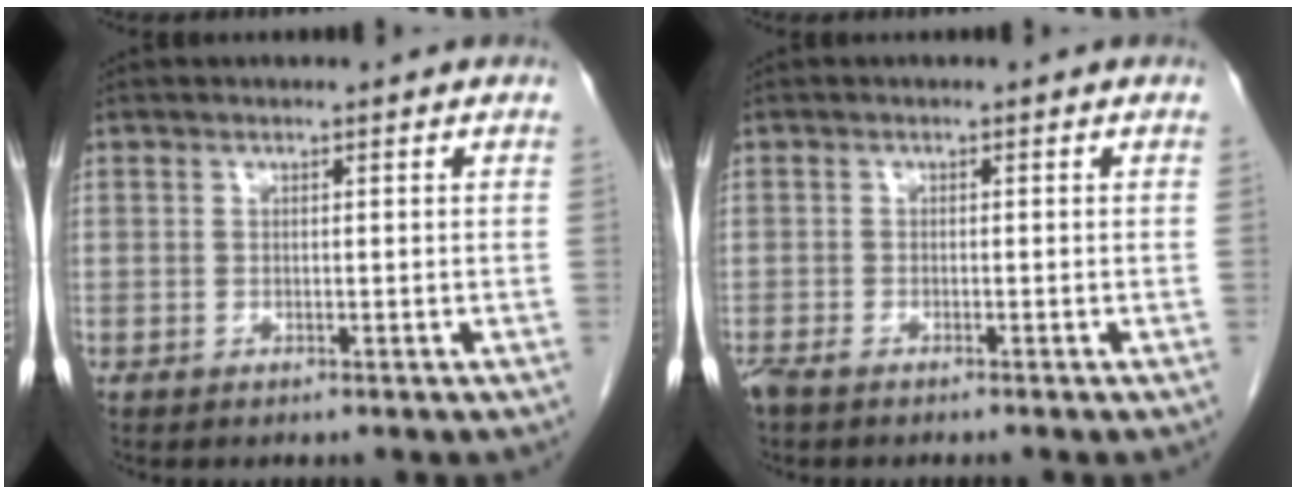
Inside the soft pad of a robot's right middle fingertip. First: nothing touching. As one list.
[{"total": 2.2, "force": [-1.8, 0.3, 1.2], "torque": [-0.022, -0.005, -0.031]}]